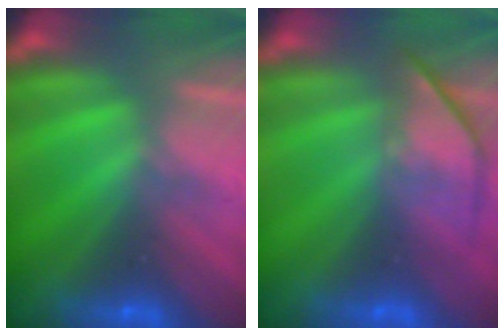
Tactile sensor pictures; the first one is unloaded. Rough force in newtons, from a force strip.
{"total": 4.5}